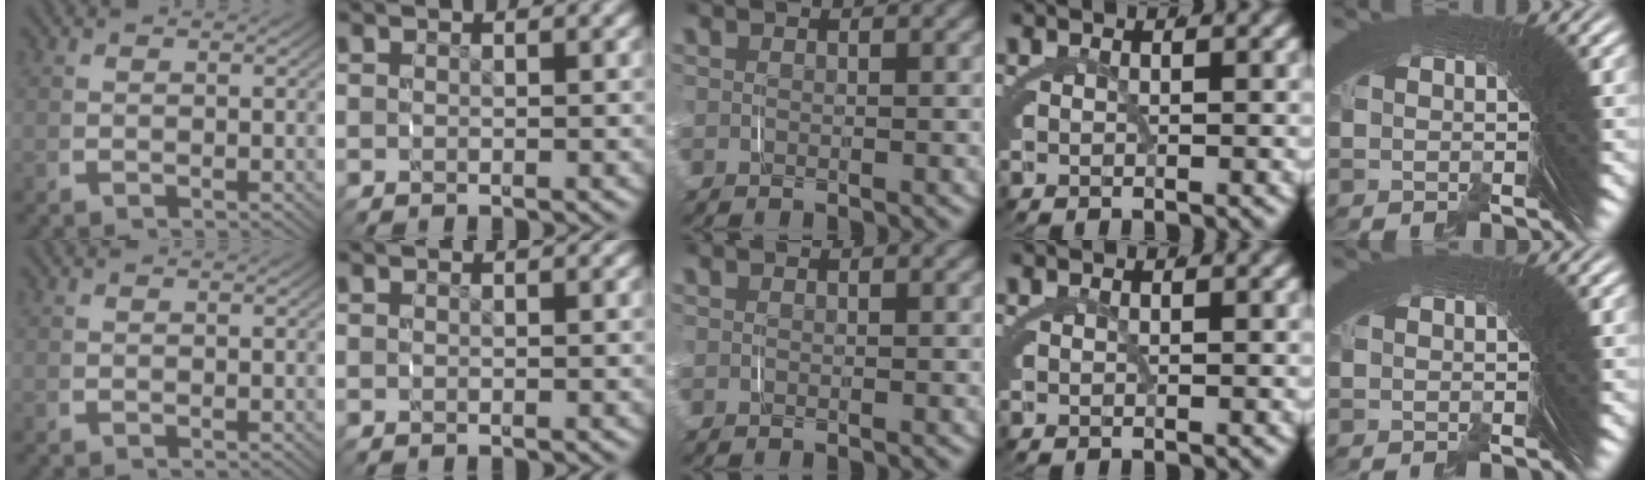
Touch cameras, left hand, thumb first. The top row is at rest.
{}